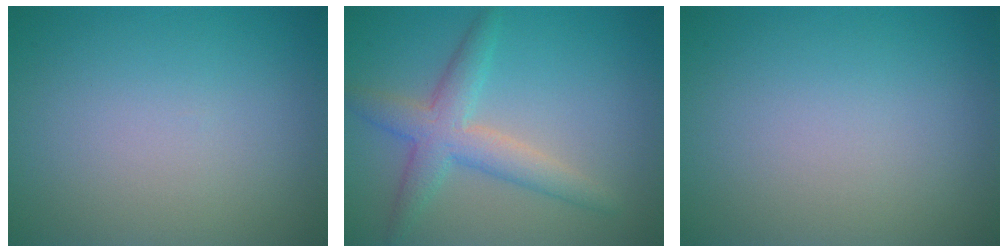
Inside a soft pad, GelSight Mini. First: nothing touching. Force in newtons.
{"total": 4.0, "press": 4.0, "slide": 0.1}
{"total": 0.0}